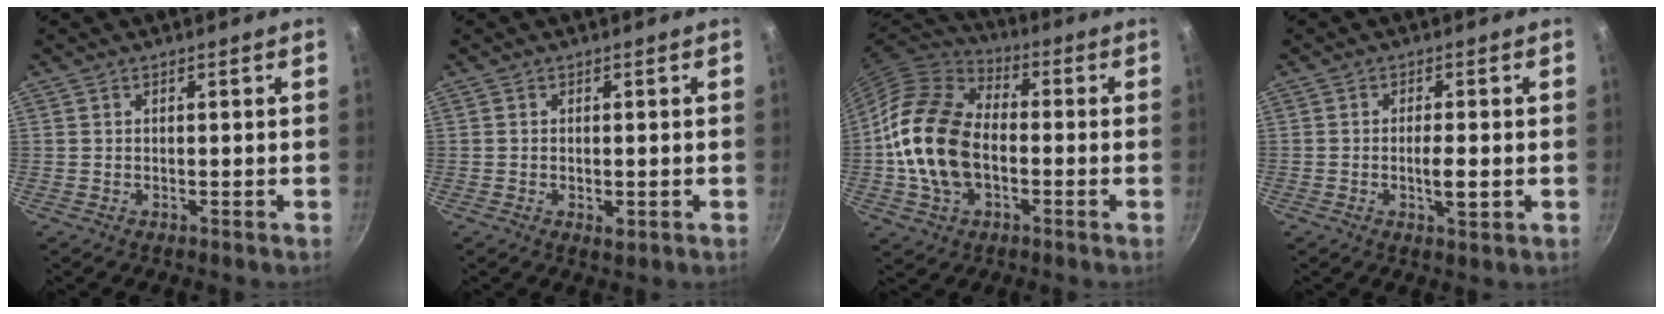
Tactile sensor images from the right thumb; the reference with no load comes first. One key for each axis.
{"total": 2.0, "fx": -0.5, "fy": 1.0, "fz": 1.6, "tx": -0.025, "ty": -0.005, "tz": -0.006}
{"total": 17.2, "fx": -2.2, "fy": 11.4, "fz": 12.6, "tx": -0.218, "ty": 0.028, "tz": -0.054}
{"total": 4.0, "fx": -0.8, "fy": 1.1, "fz": 3.8, "tx": -0.071, "ty": 0.002, "tz": -0.014}